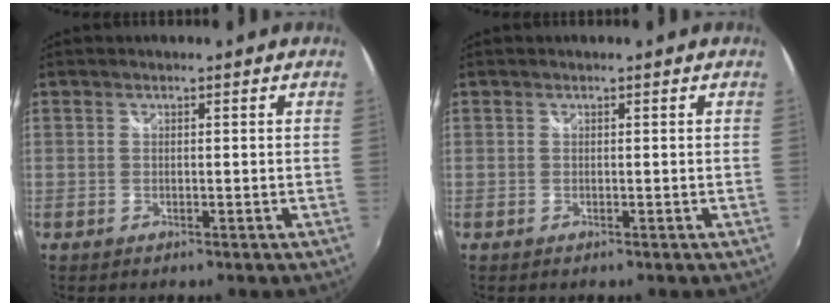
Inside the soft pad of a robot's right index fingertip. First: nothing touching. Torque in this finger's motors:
{"motor_torque": [0.00, 0.00, 0.02, 0.00]}